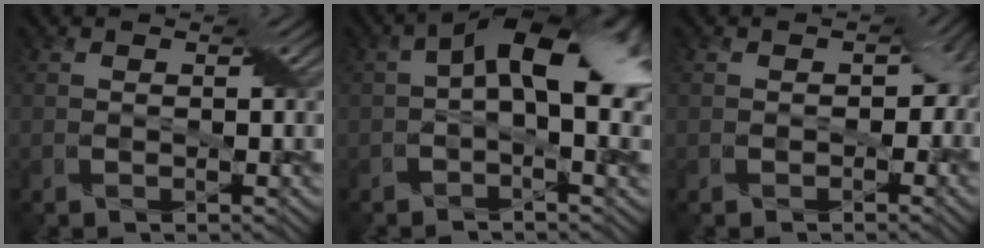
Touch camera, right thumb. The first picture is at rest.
{"total": 10.7, "force": [1.5, 5.0, 9.3], "torque": [-0.152, 0.008, 0.017]}
{"total": 3.6, "force": [-0.6, 2.9, 2.0], "torque": [-0.013, -0.012, -0.009]}